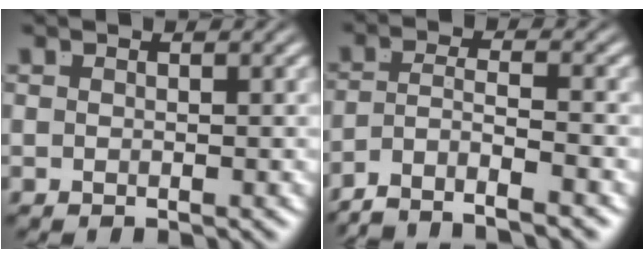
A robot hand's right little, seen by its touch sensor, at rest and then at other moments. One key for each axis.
{"total": 6.5, "fx": -4.8, "fy": 3.0, "fz": 3.1, "tx": -0.065, "ty": -0.028, "tz": -0.075}